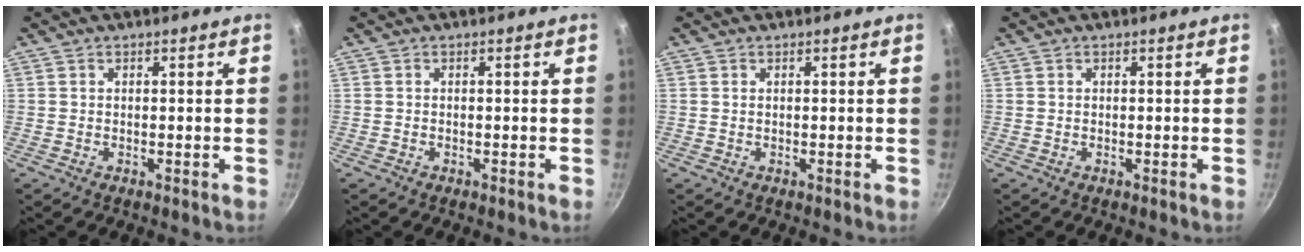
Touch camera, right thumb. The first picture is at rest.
{"total": 0.0}
{"total": 0.0}
{"total": 0.0}